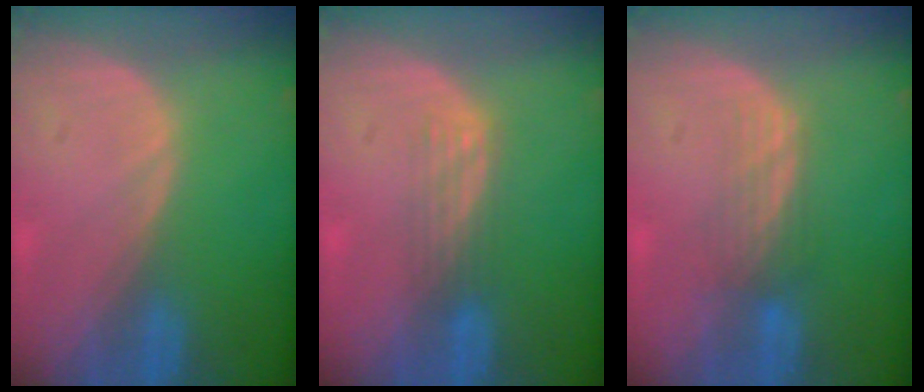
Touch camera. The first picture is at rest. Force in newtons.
{"total": 2.8, "press": 2.5, "slide": 1.3}
{"total": 3.4, "press": 2.9, "slide": 1.9}